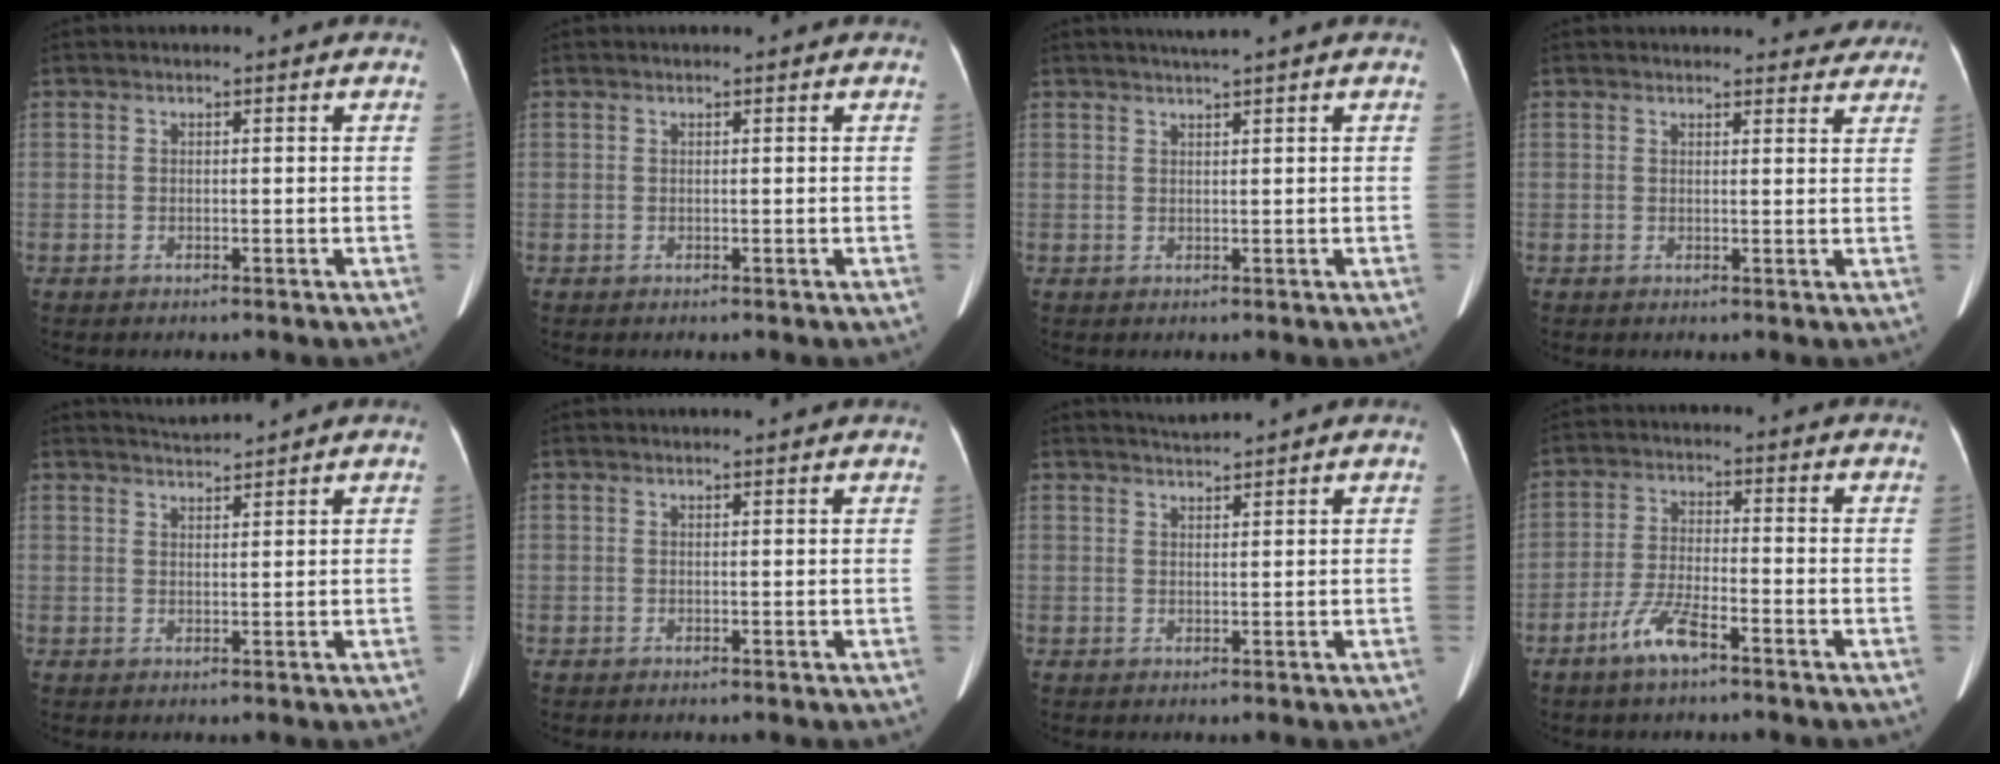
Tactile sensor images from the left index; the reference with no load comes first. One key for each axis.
{"total": 0.0}
{"total": 2.1, "fx": 1.8, "fy": -0.6, "fz": 1.0, "tx": -0.013, "ty": 0.008, "tz": 0.033}
{"total": 6.0, "fx": 5.7, "fy": 1.7, "fz": 0.9, "tx": 0.008, "ty": -0.007, "tz": 0.044}
{"total": 2.6, "fx": 2.5, "fy": -0.7, "fz": -0.1, "tx": 0.000, "ty": 0.008, "tz": 0.052}
{"total": 1.8, "fx": 1.8, "fy": -0.1, "fz": 0.4, "tx": -0.008, "ty": 0.008, "tz": 0.023}
{"total": 2.0, "fx": 1.9, "fy": -0.7, "fz": 0.0, "tx": -0.003, "ty": 0.005, "tz": 0.043}
{"total": 6.1, "fx": -4.0, "fy": 1.1, "fz": 4.4, "tx": -0.098, "ty": -0.003, "tz": -0.077}